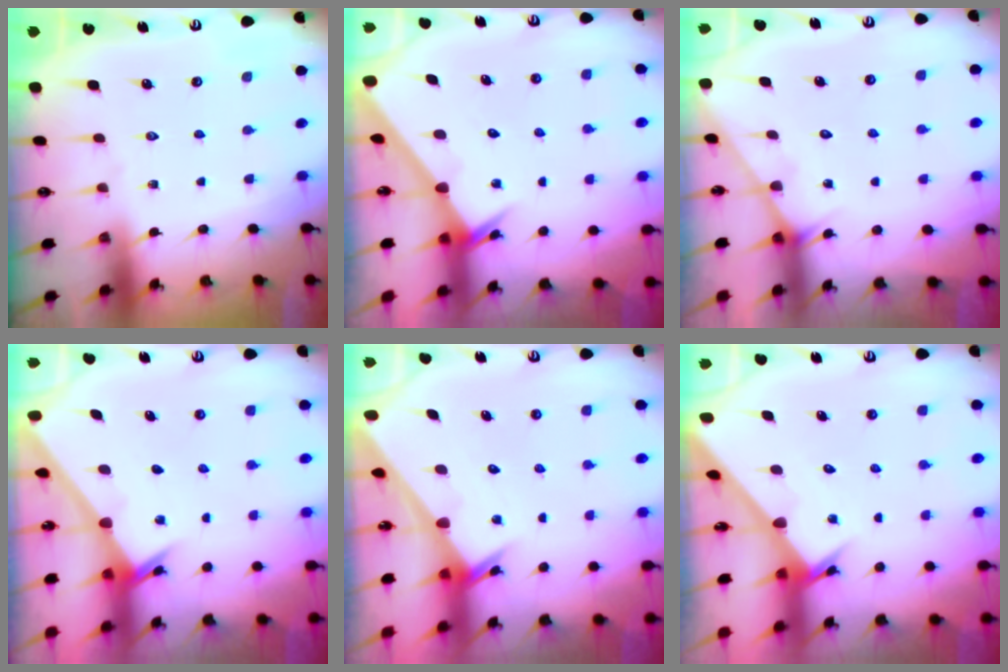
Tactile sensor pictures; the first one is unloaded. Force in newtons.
{"total": 2.5, "press": 2.5, "slide": 0.1}
{"total": 3.3, "press": 3.3, "slide": 0.3}
{"total": 2.6, "press": 2.6, "slide": 0.2}
{"total": 2.0, "press": 2.0, "slide": 0.2}
{"total": 2.9, "press": 2.9, "slide": 0.1}